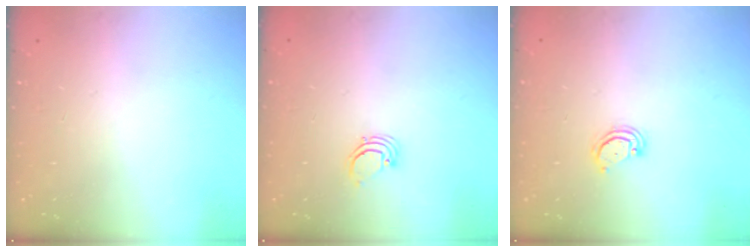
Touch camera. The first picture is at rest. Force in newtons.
{"total": 1.9, "press": 1.9, "slide": 0.1}
{"total": 3.5, "press": 3.5, "slide": 0.3}